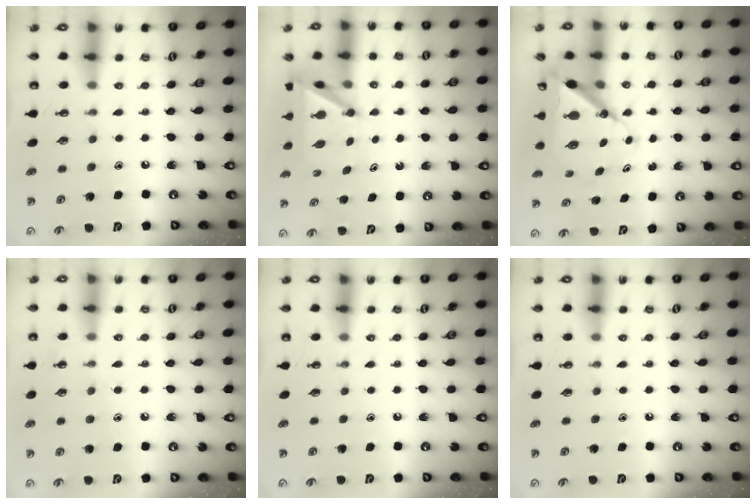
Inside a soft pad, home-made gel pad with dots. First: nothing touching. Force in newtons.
{"total": 6.0, "press": 5.9, "slide": 0.6}
{"total": 8.5, "press": 8.5, "slide": 0.8}
{"total": 4.4, "press": 4.4, "slide": 0.5}
{"total": 0.0}
{"total": 0.0}